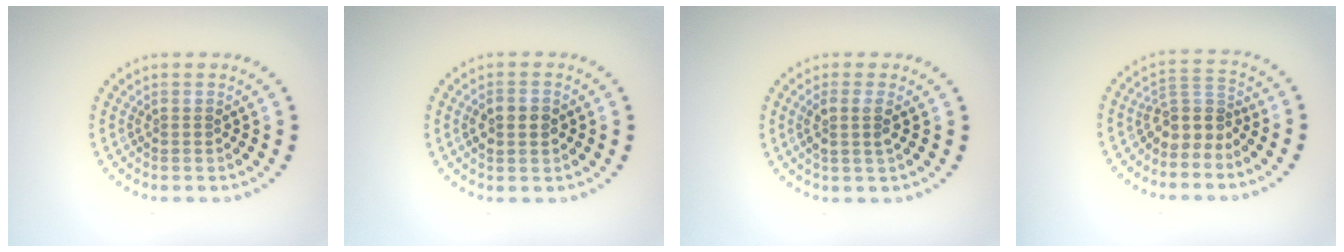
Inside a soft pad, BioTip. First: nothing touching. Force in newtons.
{"total": 3.0, "press": 2.9, "slide": 0.3}
{"total": 1.9, "press": 1.6, "slide": 1.0}
{"total": 3.0, "press": 2.2, "slide": 2.0}